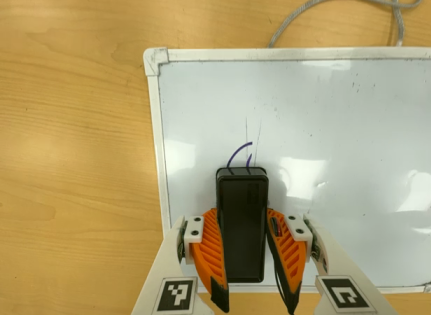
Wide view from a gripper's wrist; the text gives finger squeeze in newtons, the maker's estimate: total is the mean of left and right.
{"total": 11.6, "left": 11.4, "right": 11.8}